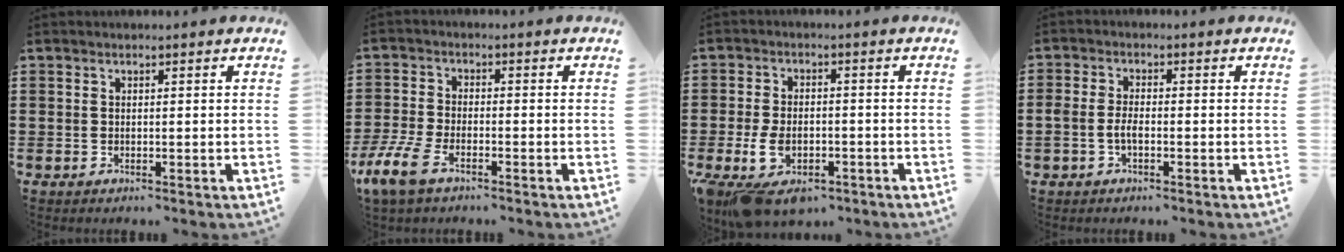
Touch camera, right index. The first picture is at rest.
{"total": 5.6, "force": [-3.6, 1.9, 3.9], "torque": [-0.105, -0.009, -0.074]}
{"total": 6.3, "force": [-3.0, 3.5, 4.2], "torque": [-0.105, -0.003, -0.059]}
{"total": 2.4, "force": [-0.9, 1.0, 2.0], "torque": [-0.047, 0.000, -0.018]}